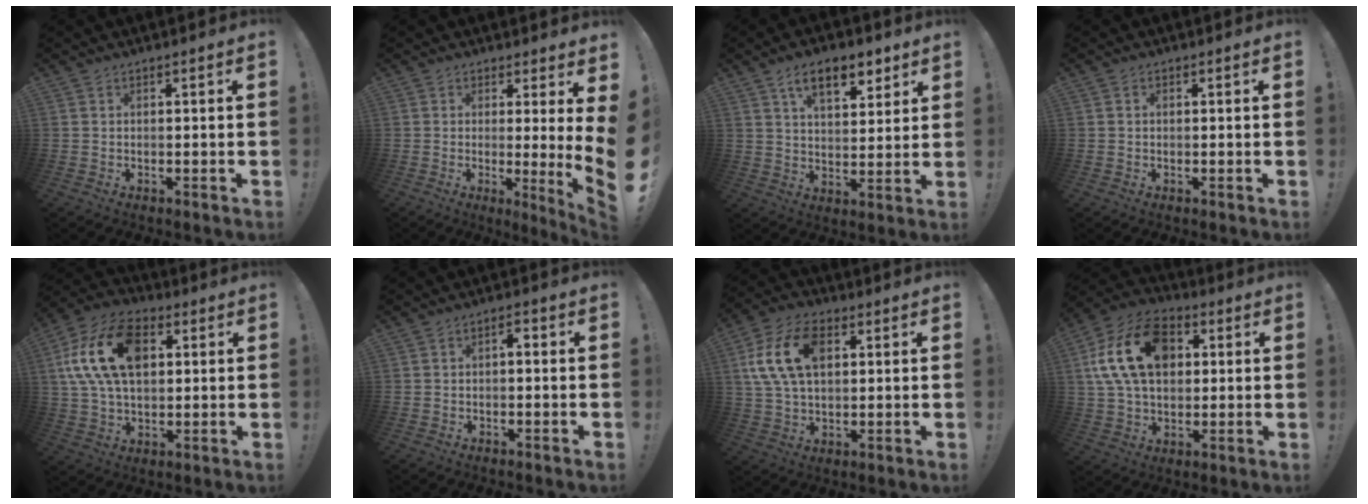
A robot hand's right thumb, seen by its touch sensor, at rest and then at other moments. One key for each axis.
{"total": 5.3, "fx": 1.5, "fy": -0.6, "fz": 5.0, "tx": -0.053, "ty": -0.048, "tz": 0.025}
{"total": 11.8, "fx": 6.7, "fy": 5.8, "fz": 7.8, "tx": -0.112, "ty": -0.023, "tz": 0.117}
{"total": 0.8, "fx": -0.1, "fy": 0.7, "fz": 0.3, "tx": -0.005, "ty": 0.002, "tz": -0.002}
{"total": 20.0, "fx": 5.0, "fy": 13.0, "fz": 14.3, "tx": -0.265, "ty": -0.001, "tz": 0.088}
{"total": 2.4, "fx": -0.9, "fy": 1.2, "fz": 1.9, "tx": -0.026, "ty": 0.007, "tz": -0.020}
{"total": 15.9, "fx": 4.1, "fy": 10.2, "fz": 11.4, "tx": -0.216, "ty": 0.001, "tz": 0.077}
{"total": 20.0, "fx": 5.0, "fy": 13.8, "fz": 13.6, "tx": -0.239, "ty": -0.002, "tz": 0.092}